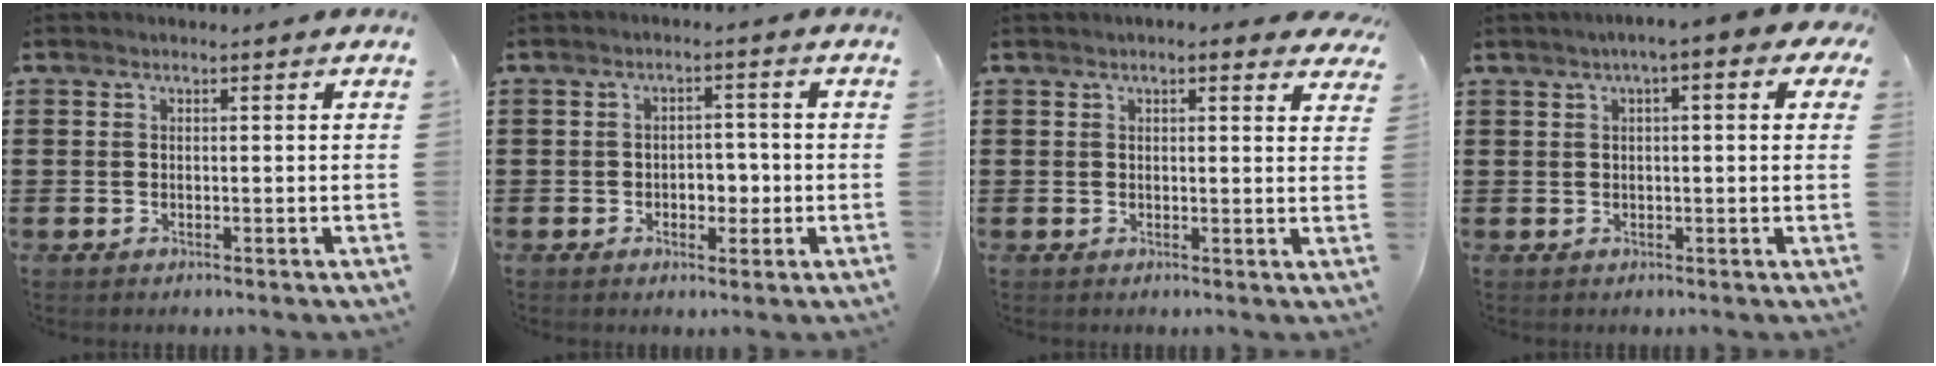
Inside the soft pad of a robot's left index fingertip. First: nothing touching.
{"total": 3.7, "force": [-1.0, 2.4, 2.6], "torque": [-0.044, 0.004, -0.024]}
{"total": 2.0, "force": [1.7, 0.8, 0.8], "torque": [-0.015, 0.001, 0.028]}
{"total": 3.4, "force": [1.1, 0.3, 3.2], "torque": [-0.061, 0.004, 0.017]}